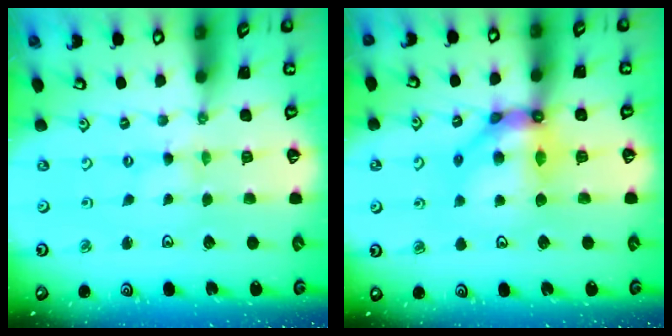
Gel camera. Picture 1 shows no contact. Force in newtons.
{"total": 12.3, "press": 12.3, "slide": 1.2}